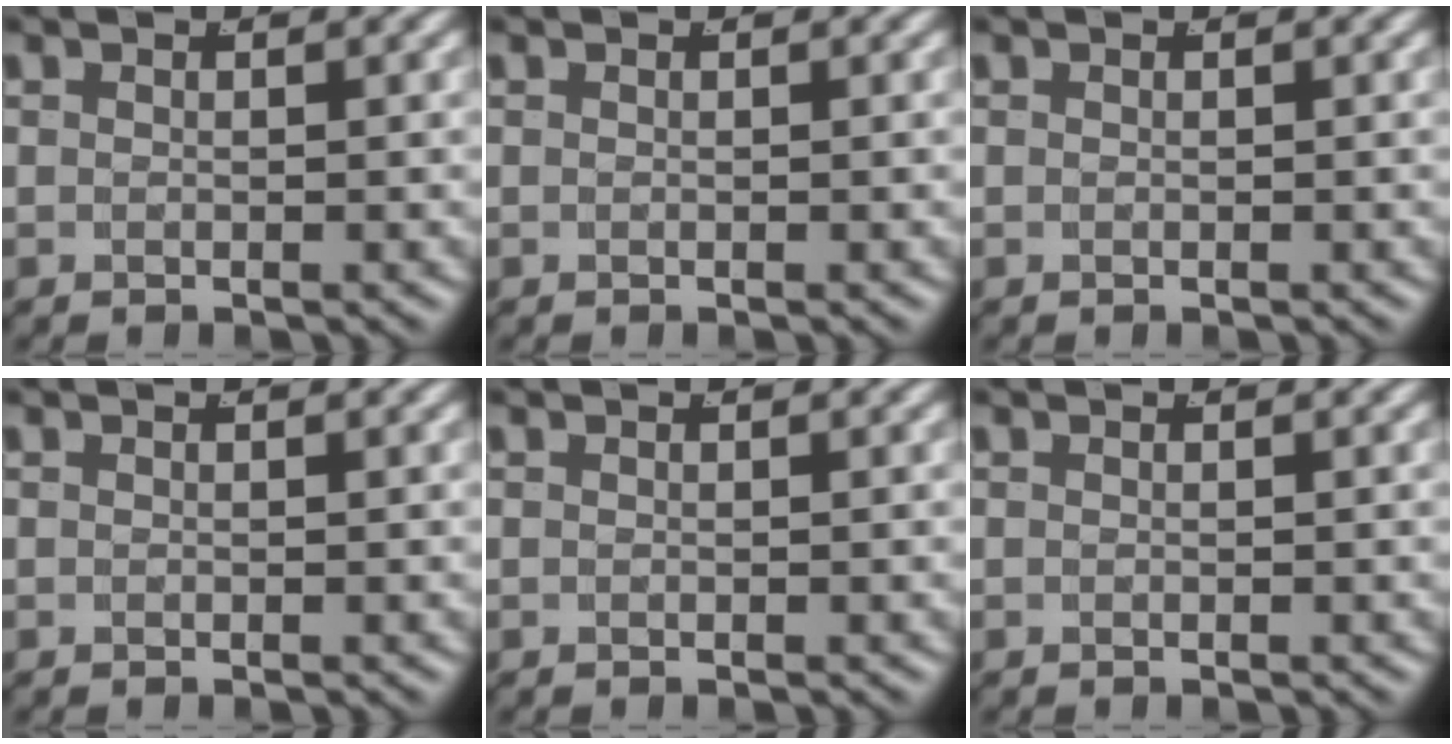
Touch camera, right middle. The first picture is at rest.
{"total": 0.0}
{"total": 0.0}
{"total": 0.0}
{"total": 0.0}
{"total": 0.0}